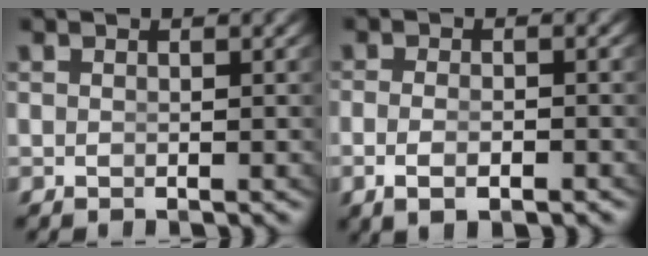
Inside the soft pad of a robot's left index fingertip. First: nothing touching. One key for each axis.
{"total": 2.6, "fx": -1.7, "fy": 0.5, "fz": 1.9, "tx": -0.046, "ty": -0.012, "tz": -0.018}